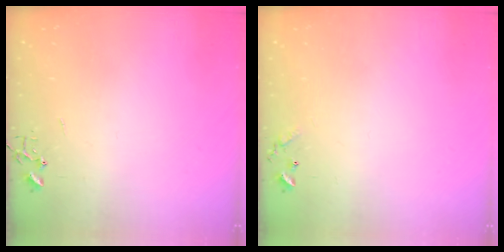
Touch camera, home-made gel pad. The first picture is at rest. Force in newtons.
{"total": 6.6, "press": 6.6, "slide": 0.5}